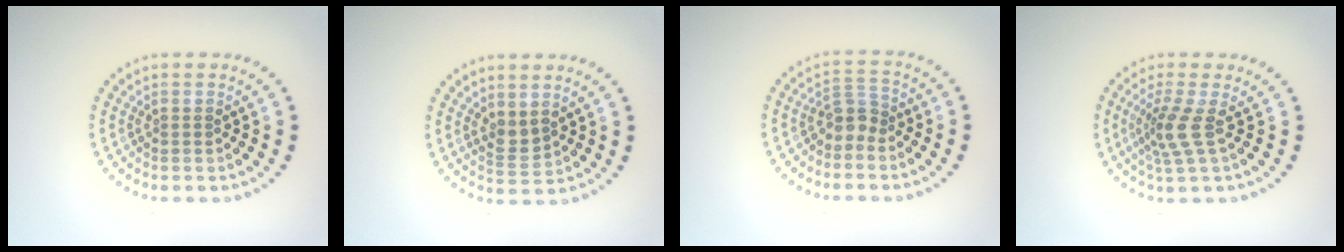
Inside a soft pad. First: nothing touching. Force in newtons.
{"total": 1.7, "press": 1.5, "slide": 0.7}
{"total": 2.2, "press": 1.7, "slide": 1.3}
{"total": 2.8, "press": 1.9, "slide": 2.0}